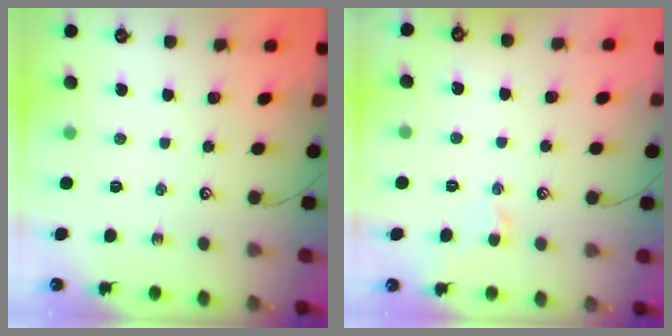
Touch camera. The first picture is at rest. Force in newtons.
{"total": 1.2, "press": 1.0, "slide": 0.6}